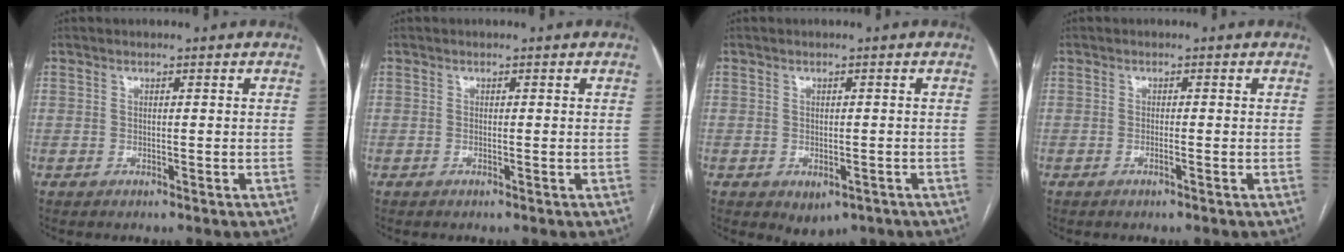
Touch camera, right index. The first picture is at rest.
{"total": 0.0}
{"total": 3.8, "force": [-2.2, 2.5, 1.9], "torque": [-0.015, -0.001, -0.019]}
{"total": 0.7, "force": [-0.4, -0.1, 0.6], "torque": [-0.012, 0.000, -0.006]}